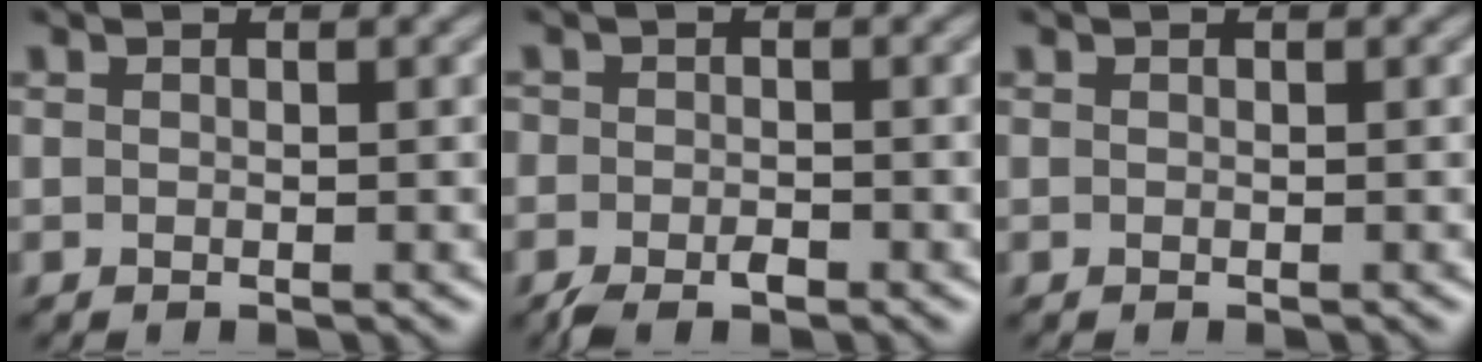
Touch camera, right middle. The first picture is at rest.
{"total": 2.3, "force": [-1.4, 1.2, 1.3], "torque": [-0.026, -0.002, -0.029]}
{"total": 0.0}